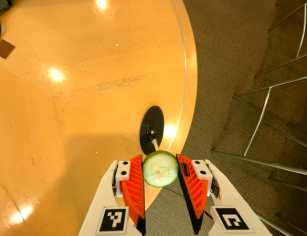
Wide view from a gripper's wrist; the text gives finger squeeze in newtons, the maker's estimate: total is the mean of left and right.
{"total": 9.6, "left": 9.8, "right": 9.3}